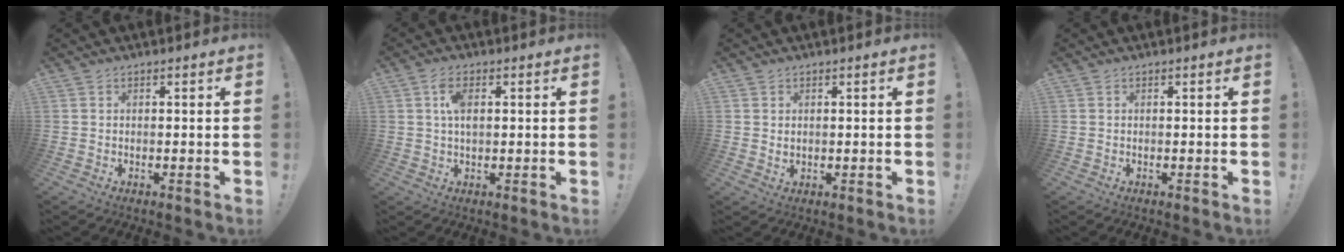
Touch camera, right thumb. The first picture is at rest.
{"total": 5.3, "force": [1.2, 2.5, 4.5], "torque": [-0.087, 0.002, 0.017]}
{"total": 1.1, "force": [0.5, 0.8, 0.5], "torque": [-0.010, 0.001, 0.009]}
{"total": 0.0}